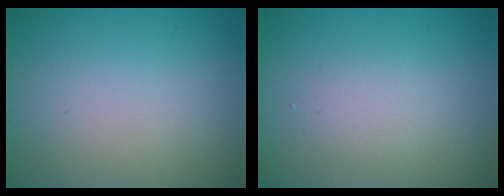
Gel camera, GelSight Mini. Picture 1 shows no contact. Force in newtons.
{"total": 1.5, "press": 1.5, "slide": 0.1}